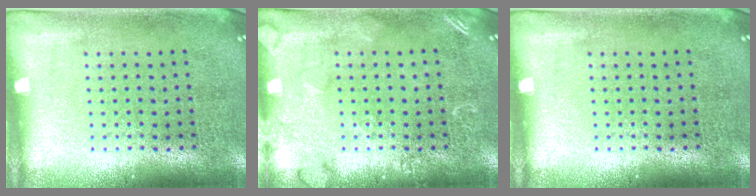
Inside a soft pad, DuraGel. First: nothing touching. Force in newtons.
{"total": 2.0, "press": 2.0, "slide": 0.2}
{"total": 0.0}